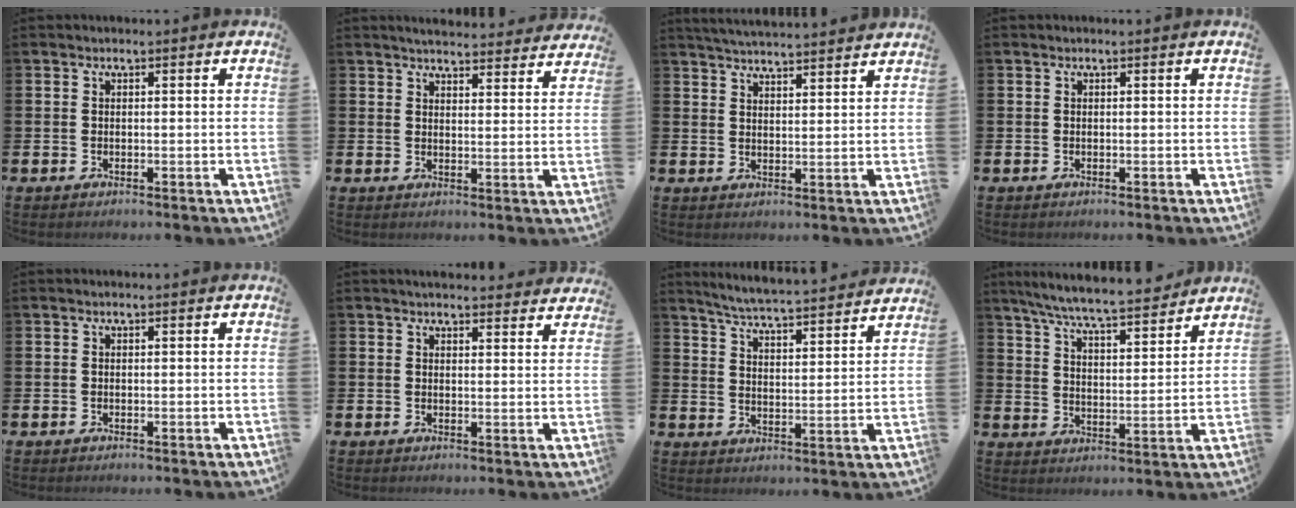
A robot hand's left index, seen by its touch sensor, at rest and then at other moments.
{"total": 4.5, "force": [4.4, 0.5, 0.5], "torque": [-0.009, -0.030, 0.077]}
{"total": 4.3, "force": [4.3, -0.3, 0.2], "torque": [-0.018, -0.023, 0.078]}
{"total": 0.0}
{"total": 0.0}
{"total": 3.3, "force": [3.2, 0.3, 0.0], "torque": [-0.003, -0.018, 0.059]}
{"total": 6.0, "force": [5.9, -0.2, 1.2], "torque": [-0.049, -0.046, 0.102]}
{"total": 7.7, "force": [7.3, 0.3, 2.6], "torque": [-0.078, -0.049, 0.127]}